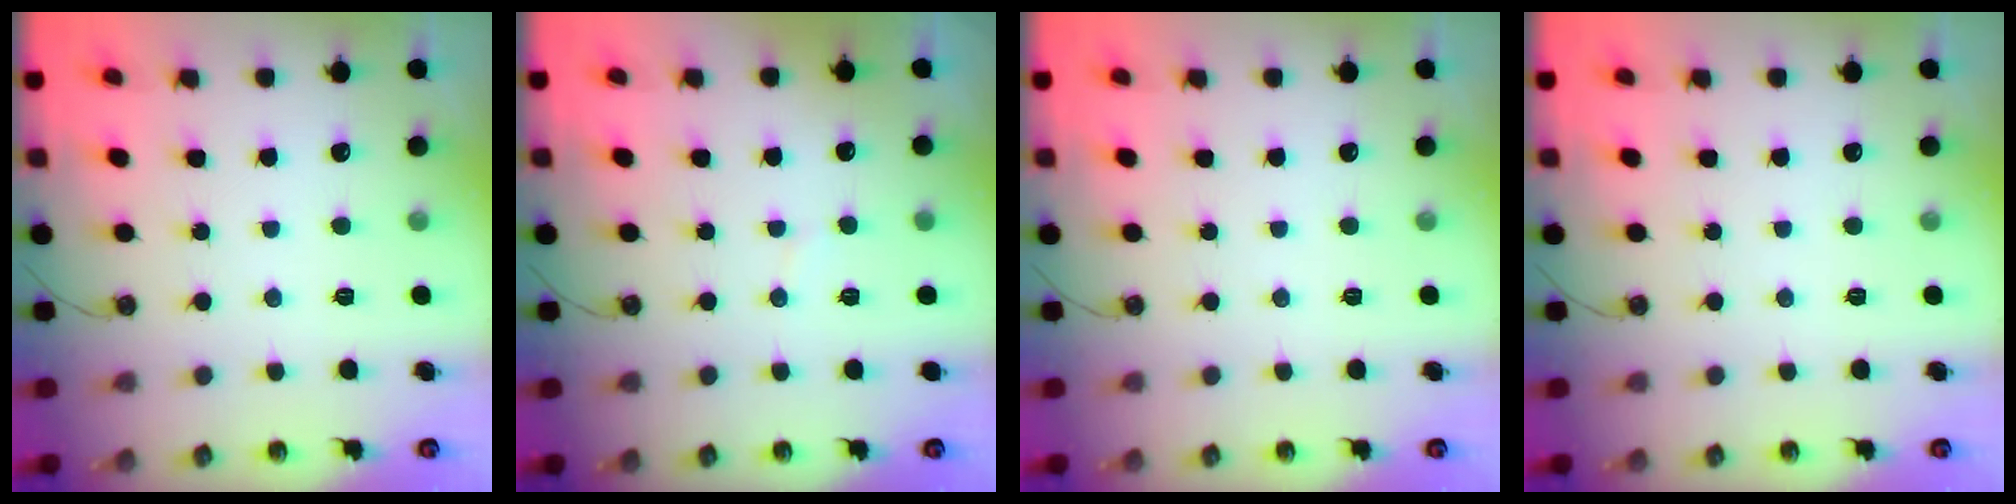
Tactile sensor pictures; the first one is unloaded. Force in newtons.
{"total": 2.8, "press": 2.8, "slide": 0.3}
{"total": 0.0}
{"total": 0.0}